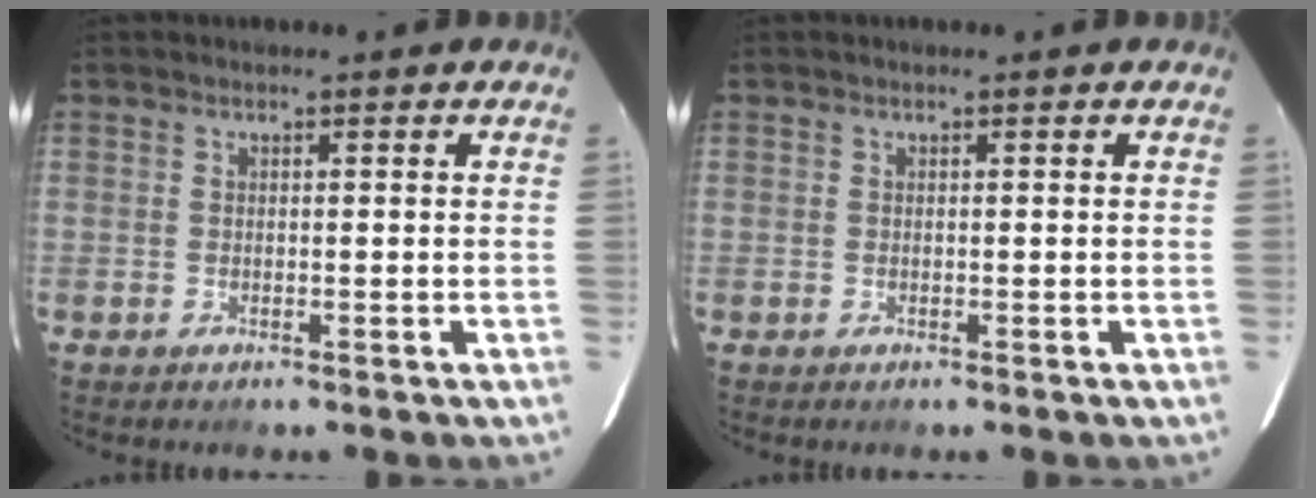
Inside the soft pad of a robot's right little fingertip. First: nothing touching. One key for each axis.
{"total": 0.0}